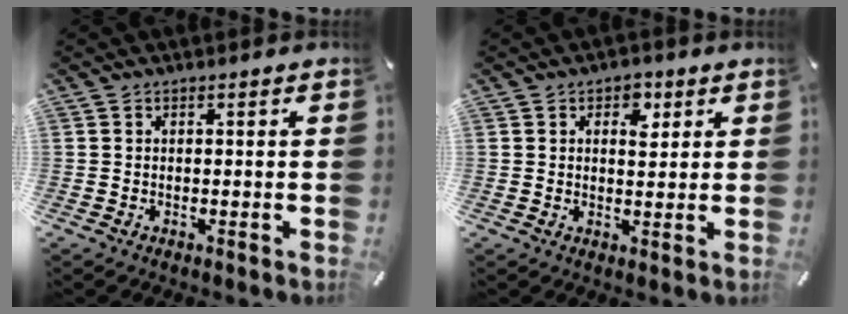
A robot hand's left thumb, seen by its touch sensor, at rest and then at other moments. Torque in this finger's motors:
{"motor_torque": [-0.03, -0.32, -0.03, 0.00, 0.02]}